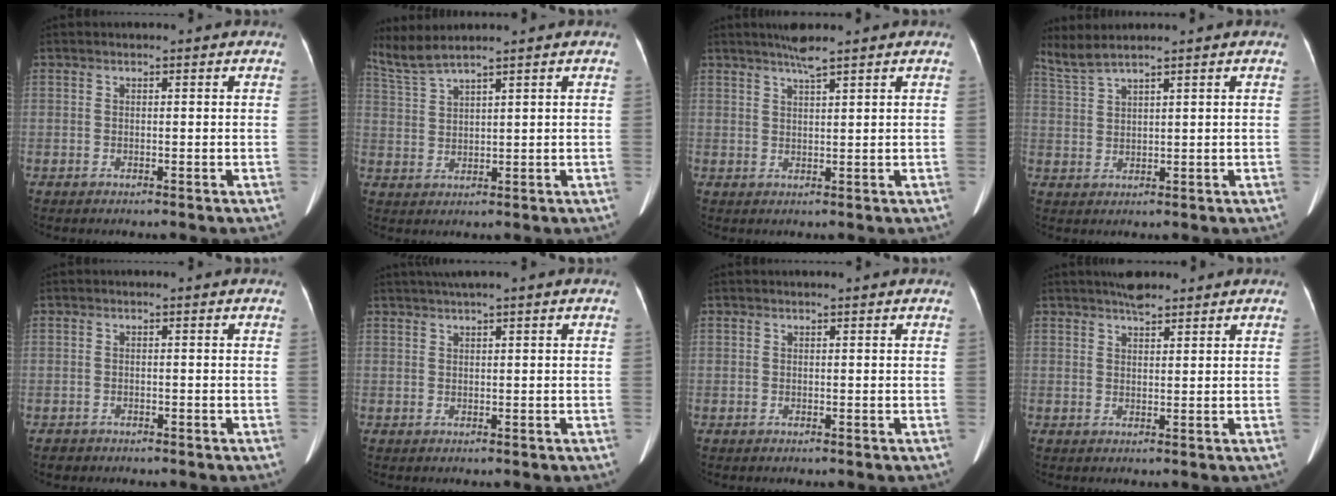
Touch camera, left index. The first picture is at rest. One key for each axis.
{"total": 4.5, "fx": 4.1, "fy": -1.2, "fz": 1.4, "tx": -0.050, "ty": 0.004, "tz": 0.099}
{"total": 3.4, "fx": 2.8, "fy": -0.5, "fz": 2.0, "tx": -0.038, "ty": 0.006, "tz": 0.052}
{"total": 3.8, "fx": 3.5, "fy": -0.9, "fz": 1.3, "tx": -0.048, "ty": 0.010, "tz": 0.086}
{"total": 1.0, "fx": -0.8, "fy": 0.6, "fz": 0.0, "tx": -0.011, "ty": -0.001, "tz": -0.012}
{"total": 3.4, "fx": 2.5, "fy": -0.5, "fz": 2.3, "tx": -0.043, "ty": 0.024, "tz": 0.048}
{"total": 0.6, "fx": 0.5, "fy": -0.1, "fz": 0.3, "tx": -0.003, "ty": 0.007, "tz": 0.006}
{"total": 3.5, "fx": 3.0, "fy": 0.8, "fz": 1.5, "tx": -0.028, "ty": 0.015, "tz": 0.050}